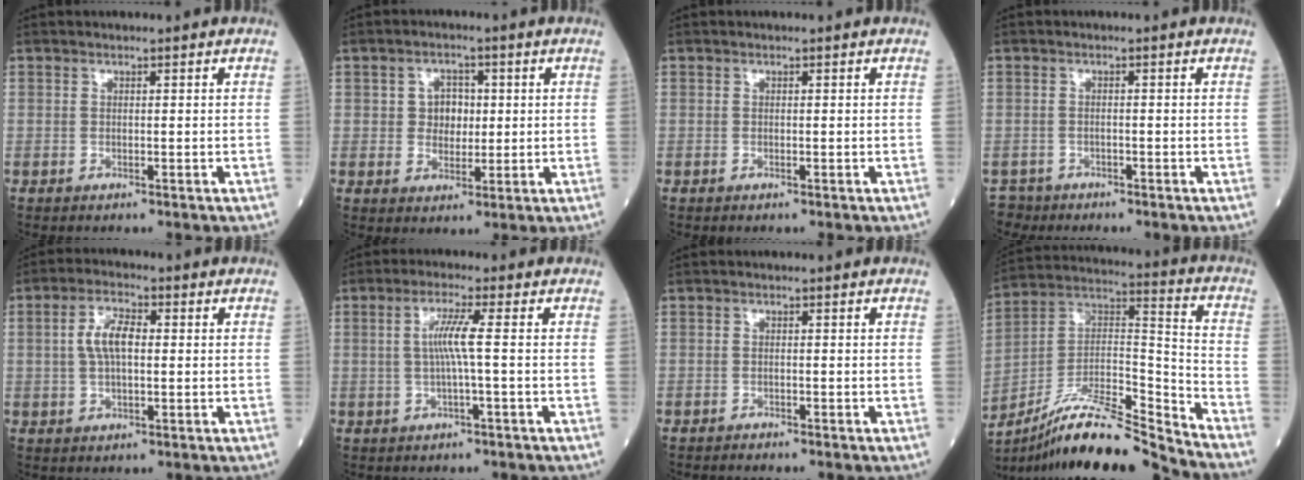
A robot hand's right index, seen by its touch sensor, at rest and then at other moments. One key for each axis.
{"total": 4.2, "fx": 0.6, "fy": 3.3, "fz": 2.5, "tx": -0.031, "ty": 0.009, "tz": 0.013}
{"total": 0.0}
{"total": 1.7, "fx": -1.4, "fy": 0.8, "fz": -0.6, "tx": 0.004, "ty": 0.001, "tz": -0.026}
{"total": 5.6, "fx": 0.6, "fy": 2.2, "fz": 5.1, "tx": -0.108, "ty": 0.011, "tz": 0.010}
{"total": 4.9, "fx": 0.1, "fy": -0.8, "fz": 4.8, "tx": -0.097, "ty": 0.006, "tz": 0.003}
{"total": 1.0, "fx": -1.0, "fy": 0.0, "fz": 0.3, "tx": -0.006, "ty": 0.000, "tz": -0.015}
{"total": 17.9, "fx": -15.6, "fy": 0.6, "fz": 8.6, "tx": -0.157, "ty": 0.029, "tz": -0.280}